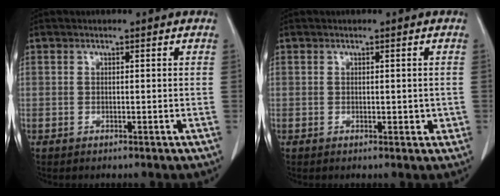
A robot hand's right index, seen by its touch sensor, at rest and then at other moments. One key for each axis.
{"total": 1.7, "fx": -0.2, "fy": 0.9, "fz": 1.4, "tx": -0.015, "ty": -0.001, "tz": -0.002}